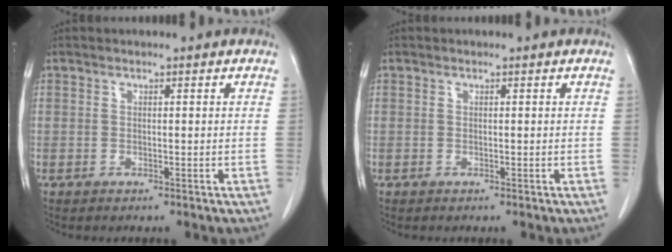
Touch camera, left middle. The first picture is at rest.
{"total": 0.0}